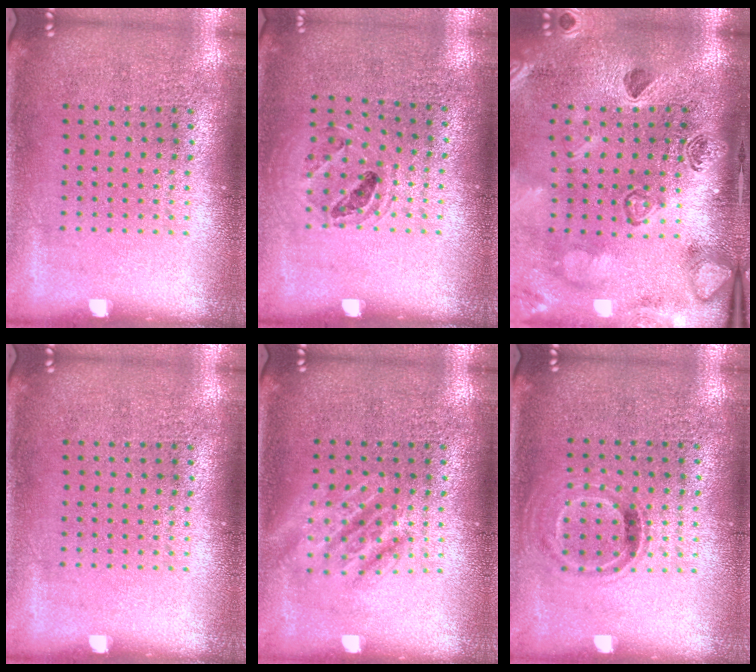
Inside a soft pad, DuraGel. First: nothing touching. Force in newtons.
{"total": 1.0, "press": 1.0, "slide": 0.1}
{"total": 2.7, "press": 2.5, "slide": 1.0}
{"total": 0.0}
{"total": 1.2, "press": 1.2, "slide": 0.2}
{"total": 0.9, "press": 0.8, "slide": 0.3}